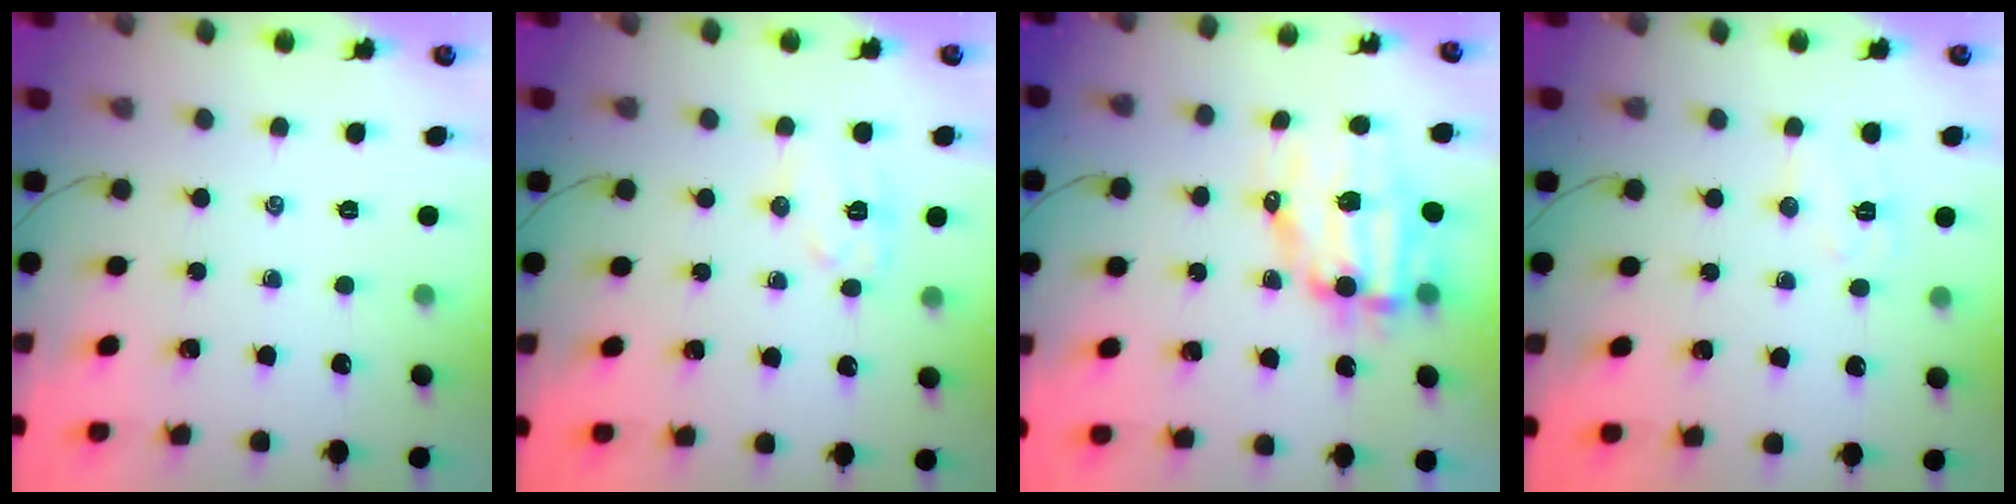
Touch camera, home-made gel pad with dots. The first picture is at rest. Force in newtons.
{"total": 7.2, "press": 7.2, "slide": 0.3}
{"total": 11.1, "press": 10.8, "slide": 2.4}
{"total": 5.6, "press": 5.5, "slide": 0.9}